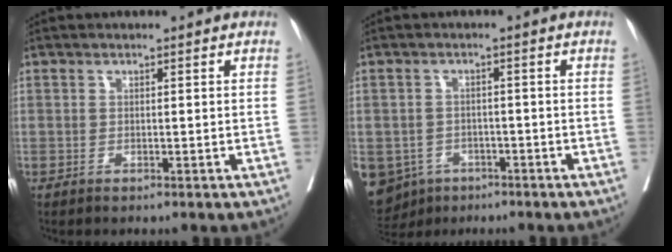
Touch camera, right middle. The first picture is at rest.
{"total": 10.3, "force": [-5.9, 8.1, 2.7], "torque": [-0.078, -0.004, -0.080]}